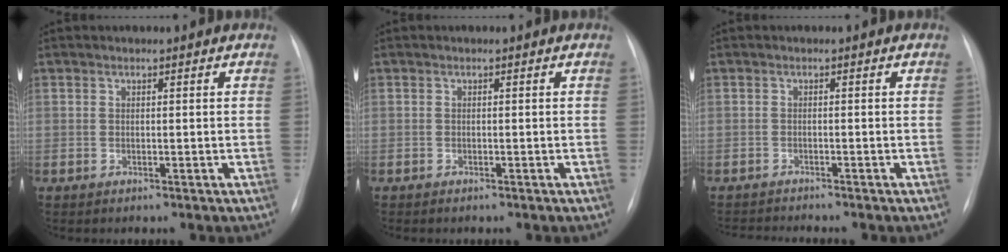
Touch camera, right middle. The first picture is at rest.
{"total": 0.7, "force": [-0.5, 0.1, 0.4], "torque": [-0.010, -0.002, -0.007]}
{"total": 3.5, "force": [-3.3, -1.0, 0.8], "torque": [-0.008, -0.012, -0.052]}